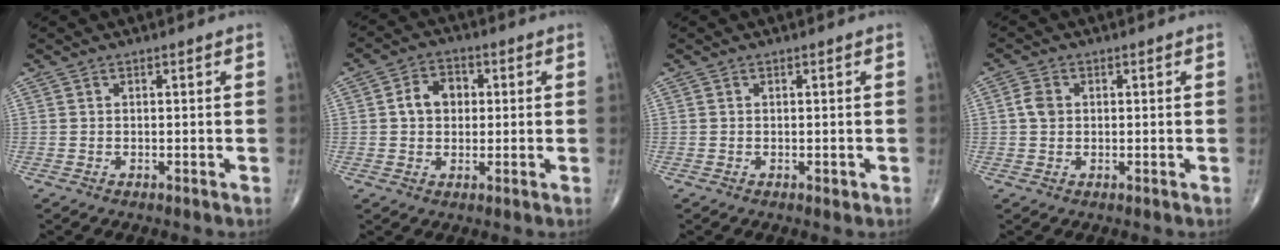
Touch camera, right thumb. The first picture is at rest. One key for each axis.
{"total": 6.1, "fx": 0.7, "fy": 4.7, "fz": 3.8, "tx": -0.048, "ty": 0.014, "tz": 0.006}
{"total": 0.5, "fx": -0.1, "fy": 0.3, "fz": 0.4, "tx": 0.000, "ty": 0.000, "tz": -0.002}
{"total": 2.7, "fx": 0.4, "fy": 2.1, "fz": 1.7, "tx": -0.030, "ty": 0.004, "tz": 0.004}